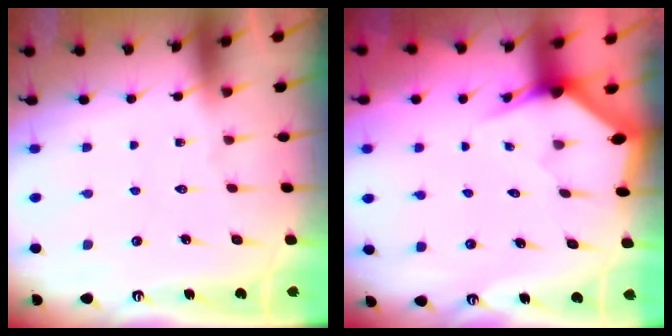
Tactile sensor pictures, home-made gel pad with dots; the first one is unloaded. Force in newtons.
{"total": 2.8, "press": 2.8, "slide": 0.1}